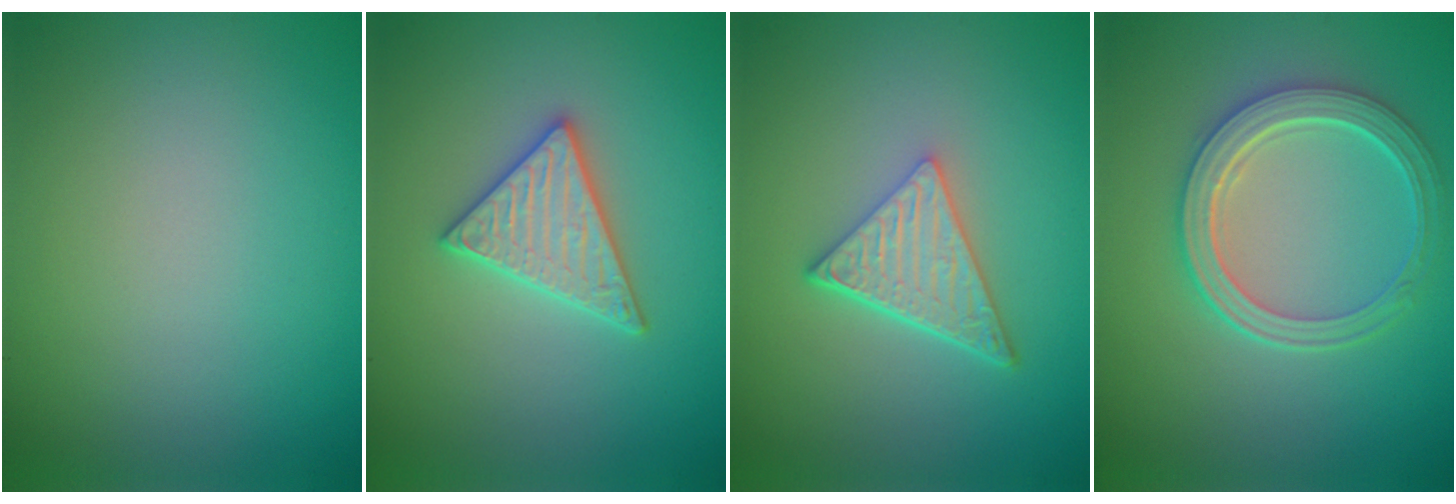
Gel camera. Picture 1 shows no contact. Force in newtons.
{"total": 3.3, "press": 3.2, "slide": 0.6}
{"total": 4.7, "press": 3.3, "slide": 3.3}
{"total": 5.1, "press": 4.1, "slide": 3.1}